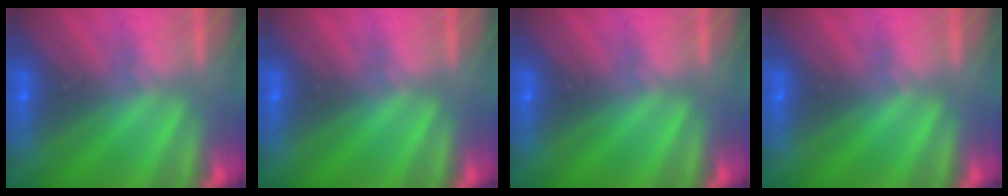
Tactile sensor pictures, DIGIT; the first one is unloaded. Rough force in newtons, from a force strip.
{"total": 0.0}
{"total": 0.0}
{"total": 0.0}